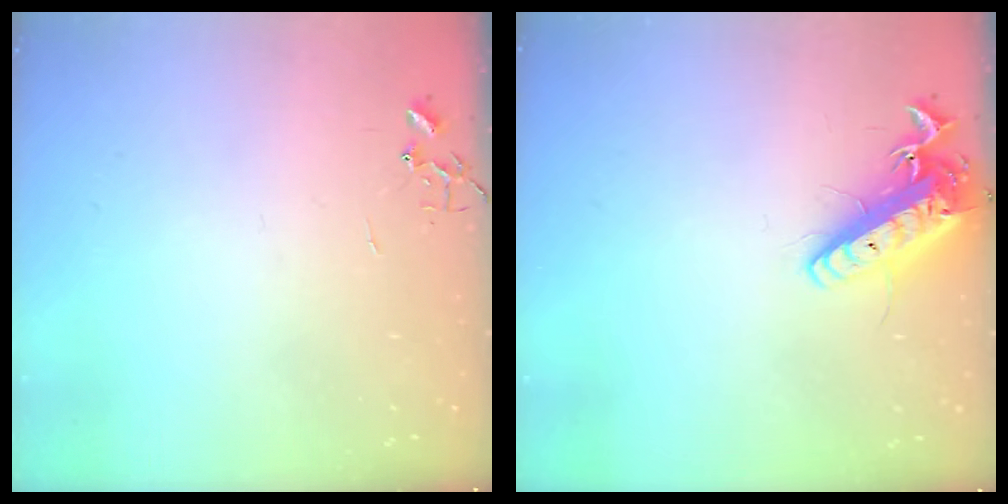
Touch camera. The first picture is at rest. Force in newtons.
{"total": 16.0, "press": 15.7, "slide": 3.1}